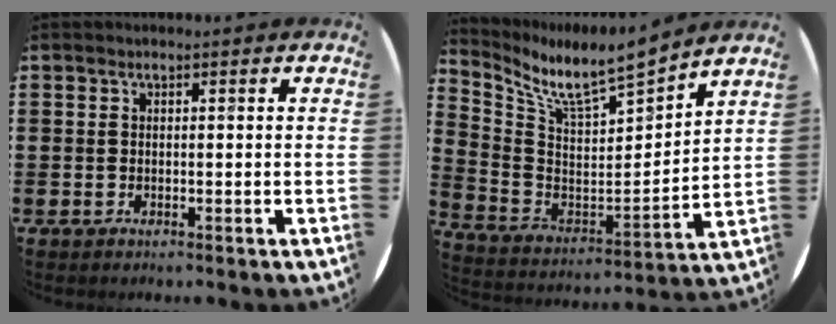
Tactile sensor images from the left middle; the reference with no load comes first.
{"total": 7.8, "force": [6.7, 1.1, 3.9], "torque": [-0.106, -0.059, 0.109]}